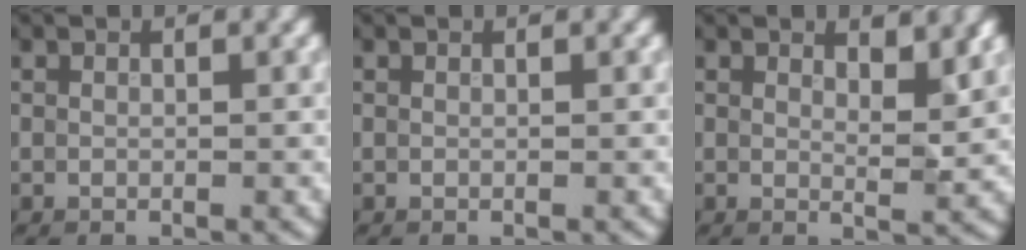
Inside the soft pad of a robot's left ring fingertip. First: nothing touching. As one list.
[{"total": 0.0}, {"total": 2.7, "force": [1.7, 0.6, 2.0], "torque": [-0.024, -0.005, 0.028]}]